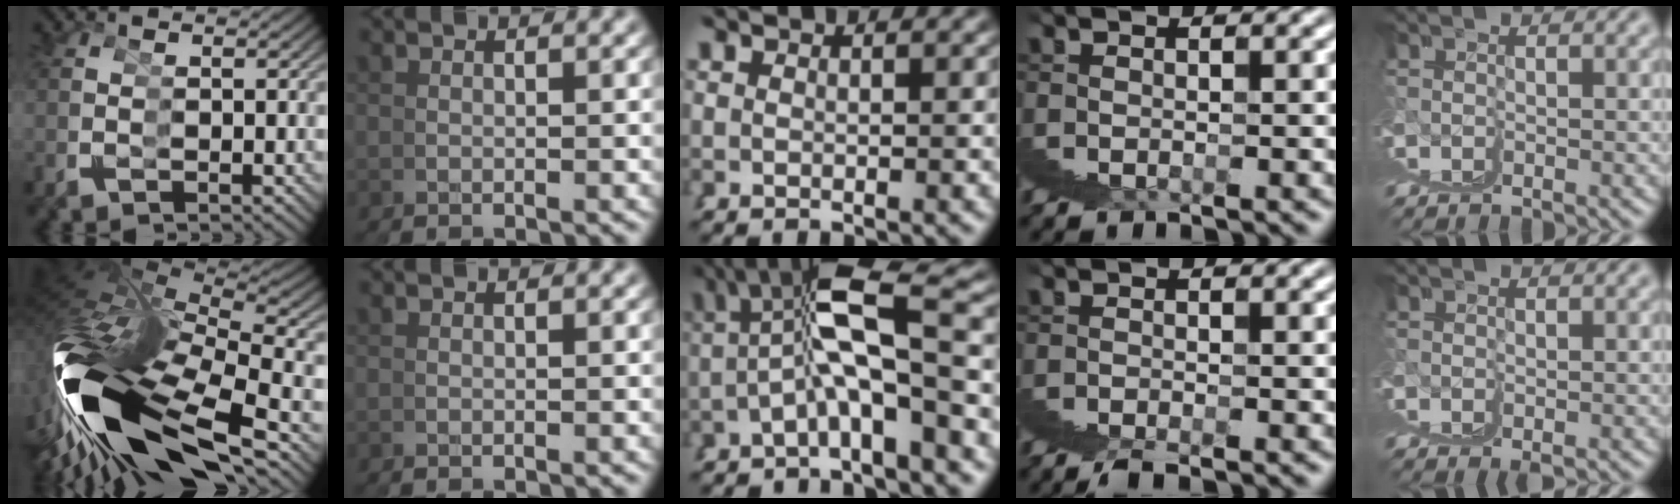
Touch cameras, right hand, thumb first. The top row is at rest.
{"thumb": {"total": 24.4, "force": [-3.9, 13.3, 20.0], "torque": [-0.408, -0.055, -0.040]}, "middle": {"total": 6.9, "force": [0.8, 1.5, 6.7], "torque": [-0.106, 0.007, 0.019]}, "ring": {"total": 1.2, "force": [0.5, -1.0, 0.6], "torque": [0.003, 0.020, 0.000]}, "little": {"total": 1.5, "force": [0.0, 1.2, 0.9], "torque": [-0.018, -0.003, 0.001]}}